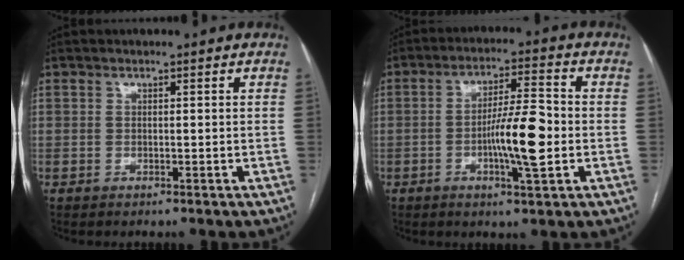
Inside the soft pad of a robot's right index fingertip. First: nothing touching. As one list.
[{"total": 9.4, "force": [-1.8, 1.1, 9.1], "torque": [-0.157, 0.002, -0.032]}]